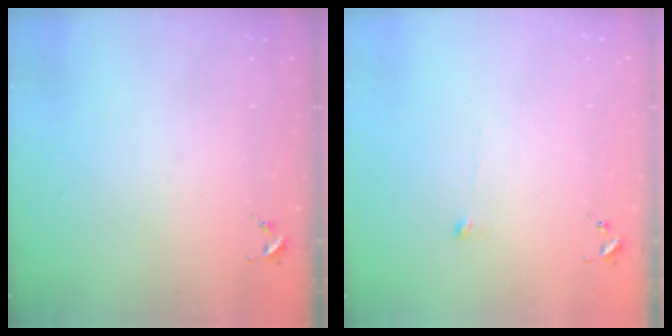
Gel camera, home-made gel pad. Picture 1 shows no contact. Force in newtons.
{"total": 4.6, "press": 4.6, "slide": 0.4}